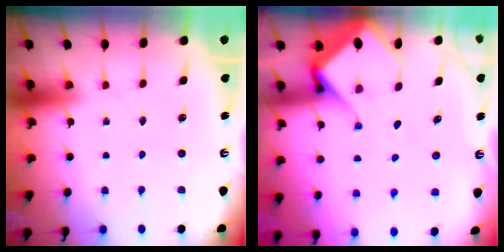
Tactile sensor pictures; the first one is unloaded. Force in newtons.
{"total": 7.8, "press": 7.7, "slide": 0.8}